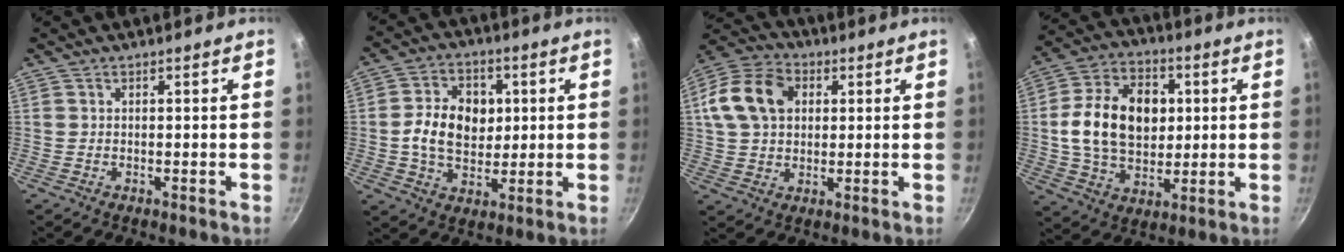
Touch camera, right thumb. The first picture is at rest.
{"total": 11.6, "force": [1.0, 8.6, 7.7], "torque": [-0.105, 0.004, 0.011]}
{"total": 13.3, "force": [3.0, 9.9, 8.3], "torque": [-0.140, 0.016, 0.040]}
{"total": 17.6, "force": [2.0, 12.5, 12.3], "torque": [-0.185, 0.011, 0.029]}